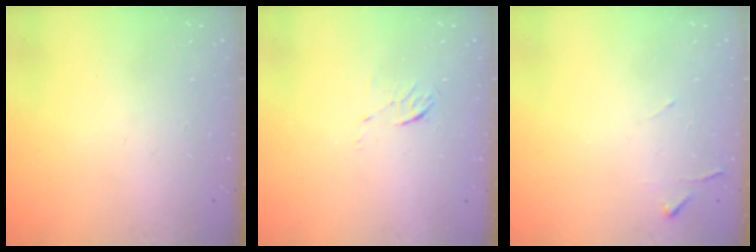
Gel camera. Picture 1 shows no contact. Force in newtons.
{"total": 4.0, "press": 3.7, "slide": 1.4}
{"total": 4.7, "press": 4.6, "slide": 0.6}